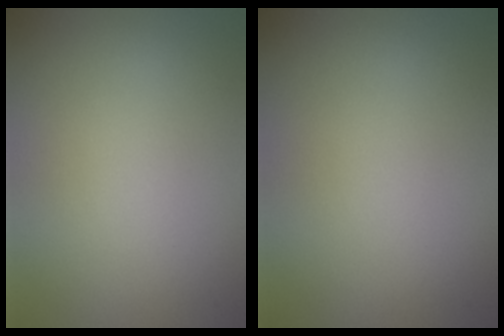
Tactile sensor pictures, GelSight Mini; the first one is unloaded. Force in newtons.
{"total": 0.0}